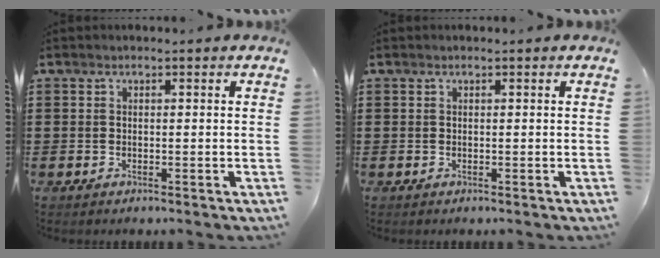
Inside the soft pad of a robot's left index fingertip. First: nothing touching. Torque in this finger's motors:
{"motor_torque": [0.00, 0.00, 0.00, 0.00]}